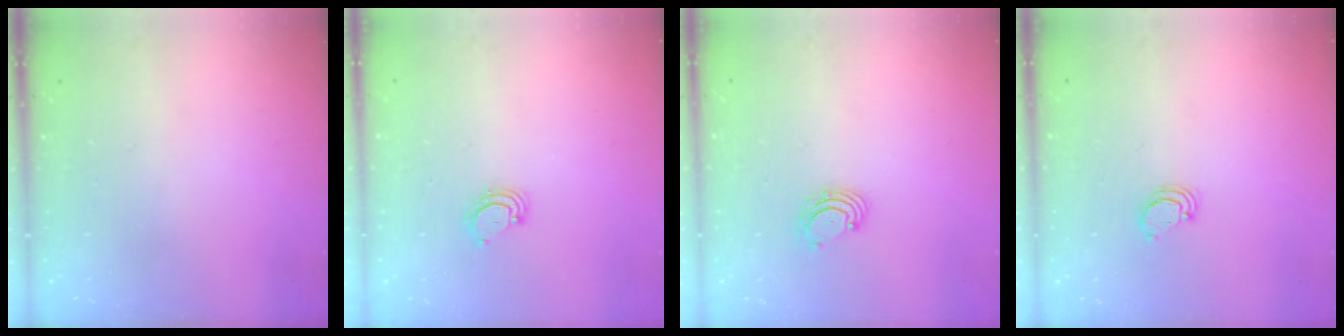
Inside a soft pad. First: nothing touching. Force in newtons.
{"total": 2.8, "press": 2.8, "slide": 0.2}
{"total": 1.8, "press": 1.7, "slide": 0.7}
{"total": 2.6, "press": 2.6, "slide": 0.2}